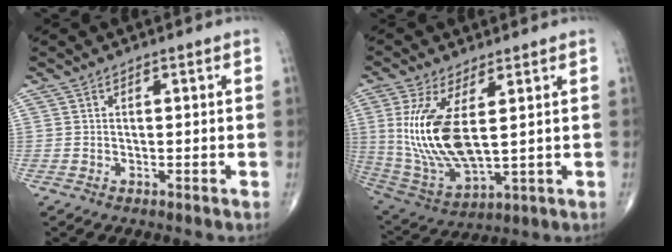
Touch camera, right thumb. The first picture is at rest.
{"total": 15.8, "force": [2.7, 6.4, 14.2], "torque": [-0.300, -0.023, 0.071]}